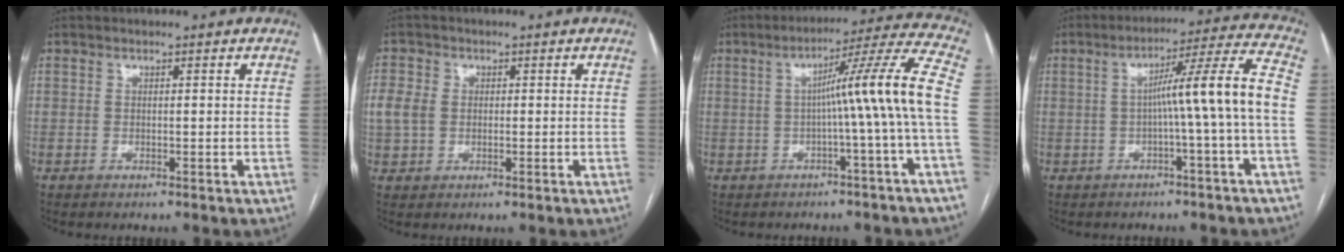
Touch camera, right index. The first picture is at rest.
{"total": 4.4, "force": [0.3, 3.6, 2.6], "torque": [-0.073, 0.013, 0.006]}
{"total": 12.0, "force": [-0.8, -2.4, 11.8], "torque": [-0.159, 0.021, -0.012]}
{"total": 10.4, "force": [-1.0, -1.8, 10.1], "torque": [-0.150, 0.025, -0.013]}